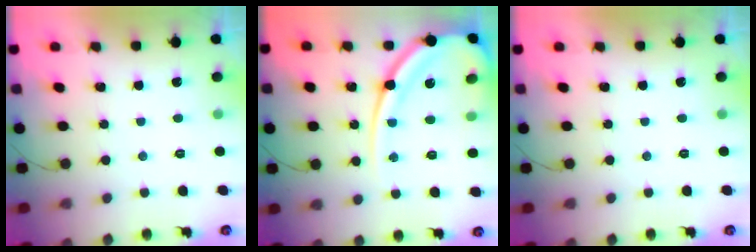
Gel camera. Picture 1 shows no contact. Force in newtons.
{"total": 16.9, "press": 16.8, "slide": 1.8}
{"total": 0.0}